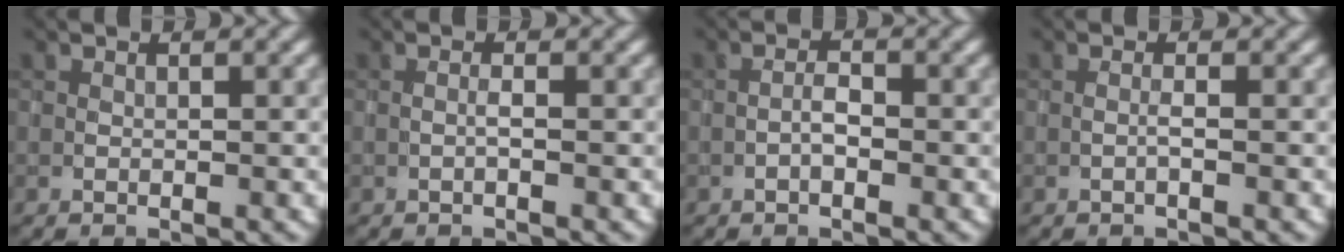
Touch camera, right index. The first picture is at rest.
{"total": 0.7, "force": [-0.2, 0.0, 0.6], "torque": [-0.013, 0.002, -0.005]}
{"total": 1.3, "force": [-0.6, 0.4, 1.1], "torque": [-0.022, 0.004, -0.013]}
{"total": 0.7, "force": [-0.3, 0.0, 0.6], "torque": [-0.013, 0.002, -0.007]}